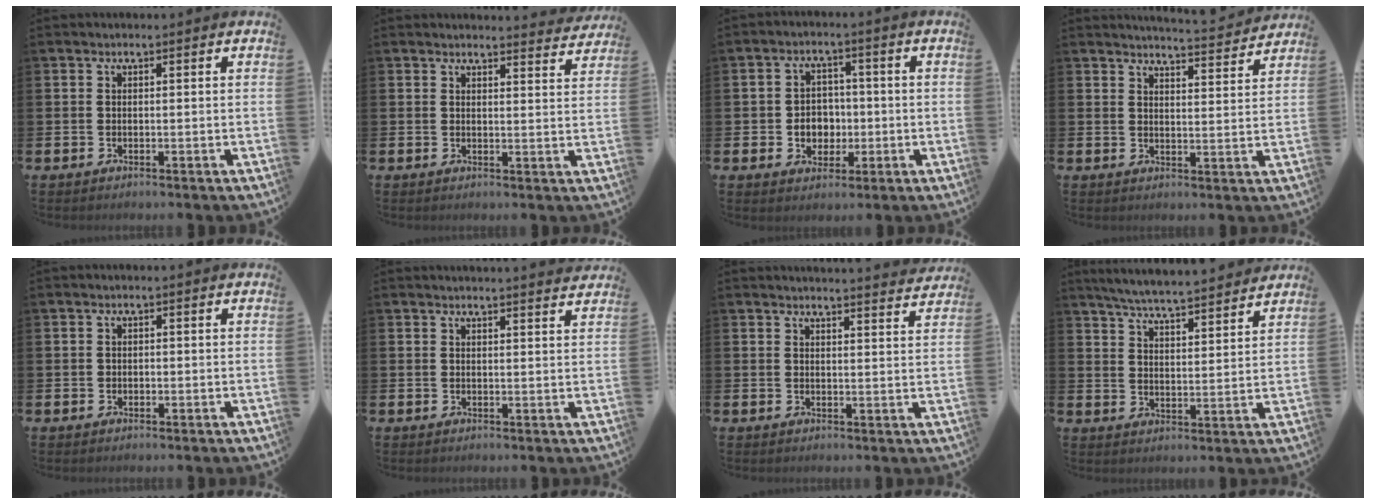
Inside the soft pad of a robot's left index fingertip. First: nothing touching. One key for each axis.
{"total": 3.0, "fx": 3.0, "fy": 0.1, "fz": -0.1, "tx": 0.016, "ty": -0.027, "tz": 0.050}
{"total": 4.1, "fx": -0.4, "fy": 3.8, "fz": 1.5, "tx": -0.022, "ty": 0.002, "tz": -0.017}
{"total": 4.8, "fx": 4.8, "fy": -0.2, "fz": 0.5, "tx": -0.009, "ty": -0.036, "tz": 0.081}
{"total": 0.7, "fx": -0.1, "fy": 0.7, "fz": 0.2, "tx": -0.002, "ty": 0.005, "tz": -0.005}
{"total": 2.1, "fx": 2.1, "fy": -0.2, "fz": -0.1, "tx": 0.012, "ty": -0.018, "tz": 0.036}
{"total": 3.3, "fx": 3.2, "fy": -0.3, "fz": 0.0, "tx": 0.008, "ty": -0.026, "tz": 0.056}
{"total": 6.2, "fx": 6.0, "fy": -0.1, "fz": 1.2, "tx": -0.044, "ty": -0.041, "tz": 0.106}